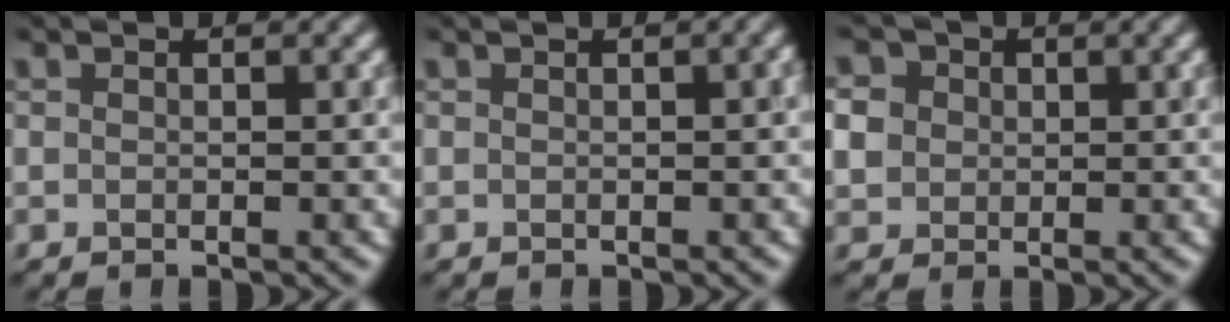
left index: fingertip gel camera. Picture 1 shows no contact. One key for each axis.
{"total": 1.0, "fx": 0.1, "fy": 0.2, "fz": 0.9, "tx": -0.009, "ty": 0.007, "tz": 0.002}
{"total": 4.3, "fx": 0.7, "fy": 3.9, "fz": 1.8, "tx": -0.055, "ty": 0.019, "tz": 0.011}